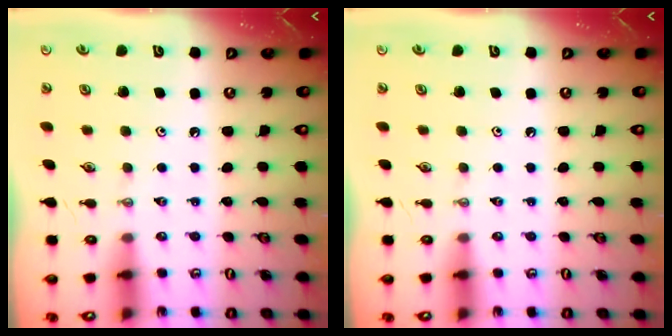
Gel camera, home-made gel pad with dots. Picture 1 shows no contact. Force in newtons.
{"total": 0.0}